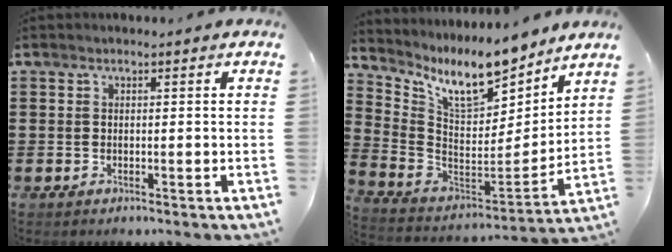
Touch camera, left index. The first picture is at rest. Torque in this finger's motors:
{"motor_torque": [0.42, -0.09, 0.45, 0.13]}